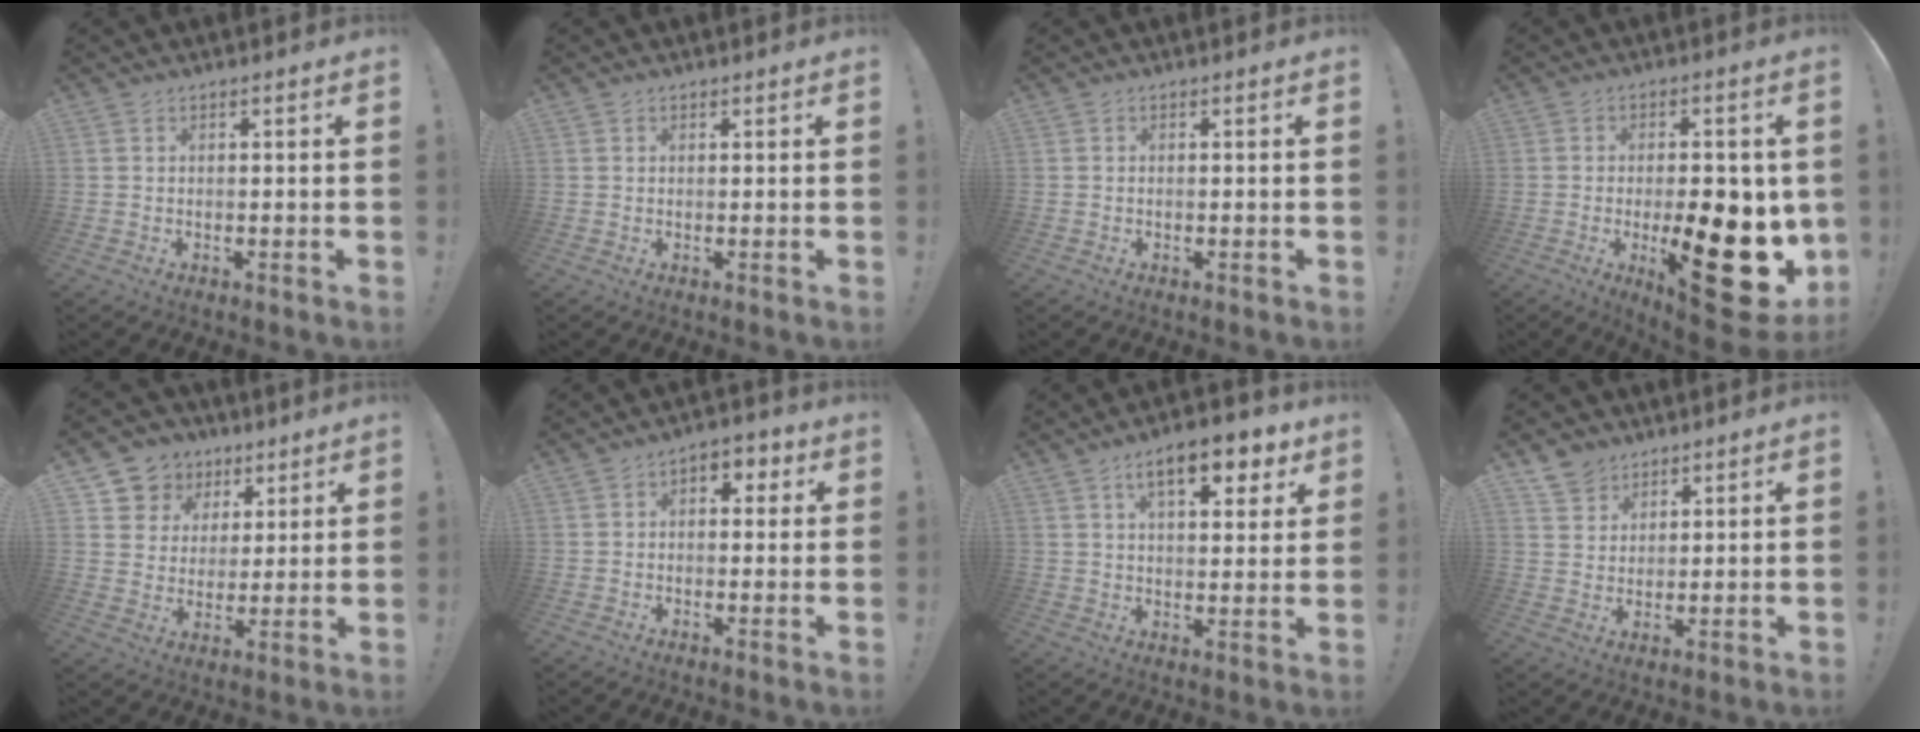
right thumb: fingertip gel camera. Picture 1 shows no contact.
{"total": 0.7, "force": [0.5, 0.4, 0.1], "torque": [-0.002, 0.001, 0.011]}
{"total": 0.0}
{"total": 24.4, "force": [-4.1, 9.5, 22.1], "torque": [-0.306, -0.001, -0.046]}
{"total": 9.2, "force": [4.5, 7.9, 1.6], "torque": [-0.032, -0.029, 0.095]}
{"total": 4.5, "force": [0.8, 3.5, 2.8], "torque": [-0.027, 0.003, 0.010]}
{"total": 11.9, "force": [6.4, 4.7, 8.9], "torque": [-0.120, -0.026, 0.104]}
{"total": 6.5, "force": [4.8, 4.3, 0.8], "torque": [-0.015, -0.035, 0.095]}